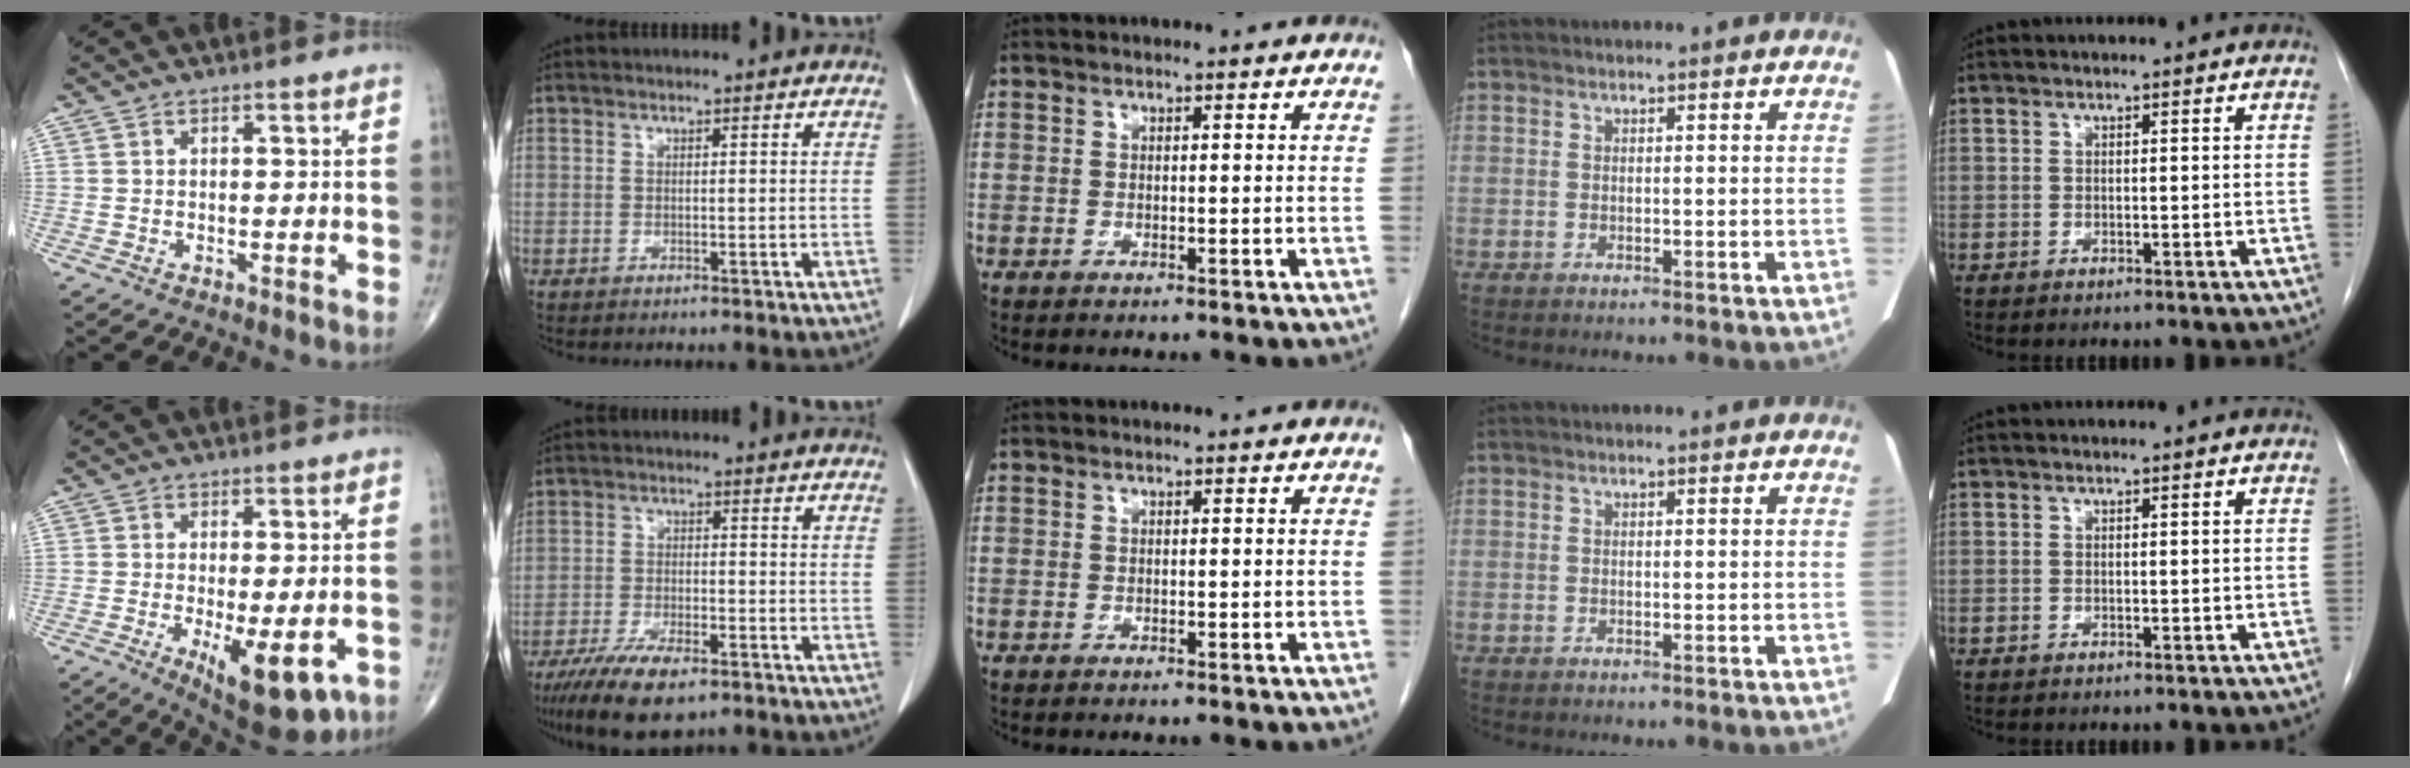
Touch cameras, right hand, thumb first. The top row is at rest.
{"thumb": {"total": 12.1, "force": [-4.4, 4.5, 10.3], "torque": [-0.139, -0.015, -0.054]}, "index": {"total": 10.2, "force": [-7.0, 3.1, 6.8], "torque": [-0.118, -0.015, -0.117]}}